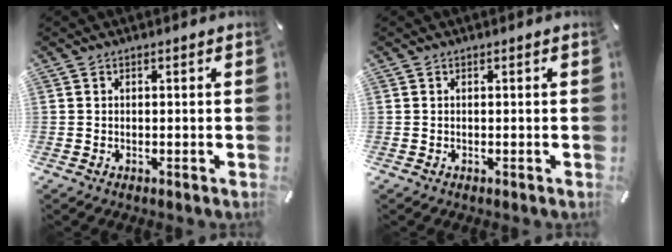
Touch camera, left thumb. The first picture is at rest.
{"total": 0.0}